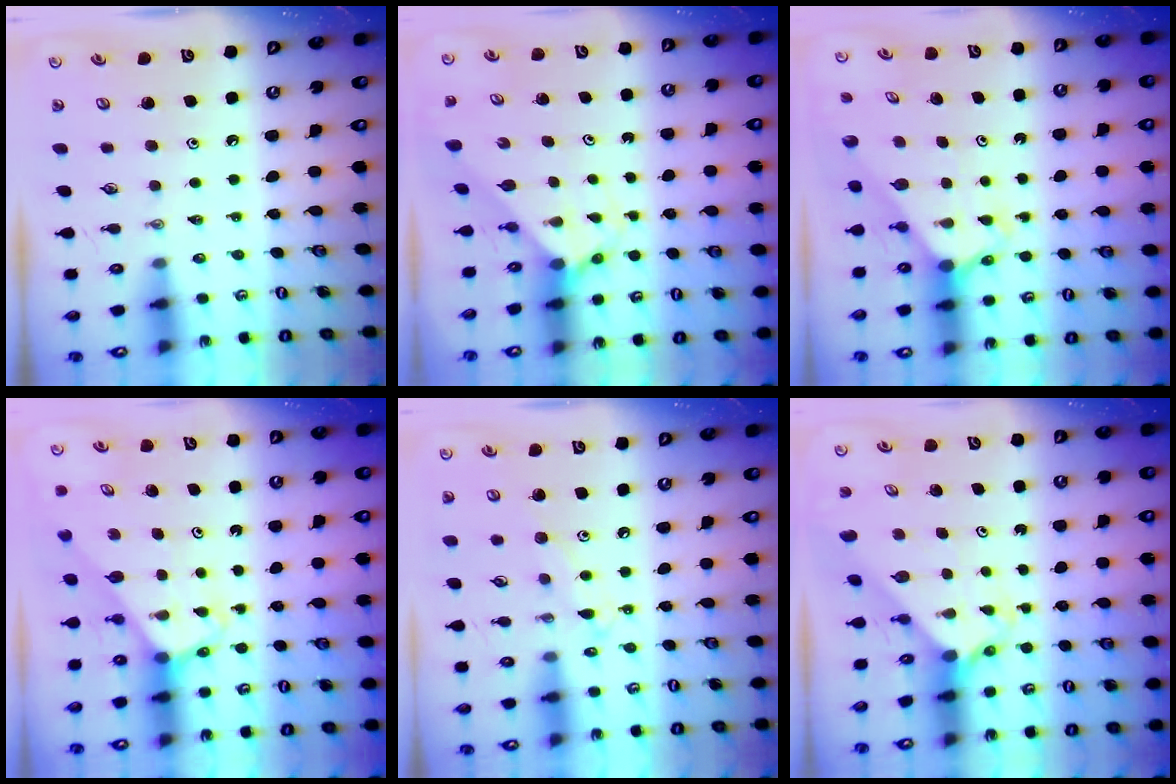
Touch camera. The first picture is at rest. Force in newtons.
{"total": 2.3, "press": 2.3, "slide": 0.2}
{"total": 2.4, "press": 2.4, "slide": 0.2}
{"total": 3.0, "press": 3.0, "slide": 0.2}
{"total": 8.0, "press": 8.0, "slide": 0.6}
{"total": 2.3, "press": 2.3, "slide": 0.2}